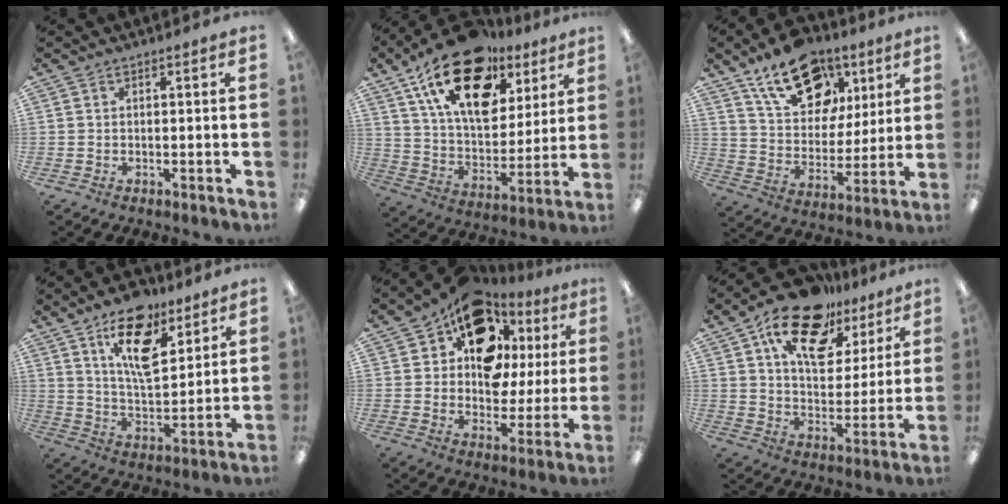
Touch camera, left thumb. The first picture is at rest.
{"total": 22.4, "force": [12.9, 12.4, 13.5], "torque": [-0.231, -0.063, 0.226]}
{"total": 19.8, "force": [12.1, 12.1, 10.1], "torque": [-0.157, -0.054, 0.213]}
{"total": 16.7, "force": [10.2, 7.8, 10.8], "torque": [-0.164, -0.043, 0.172]}
{"total": 14.2, "force": [8.2, 9.5, 6.7], "torque": [-0.120, -0.057, 0.153]}
{"total": 19.2, "force": [12.7, 9.6, 10.7], "torque": [-0.181, -0.060, 0.221]}